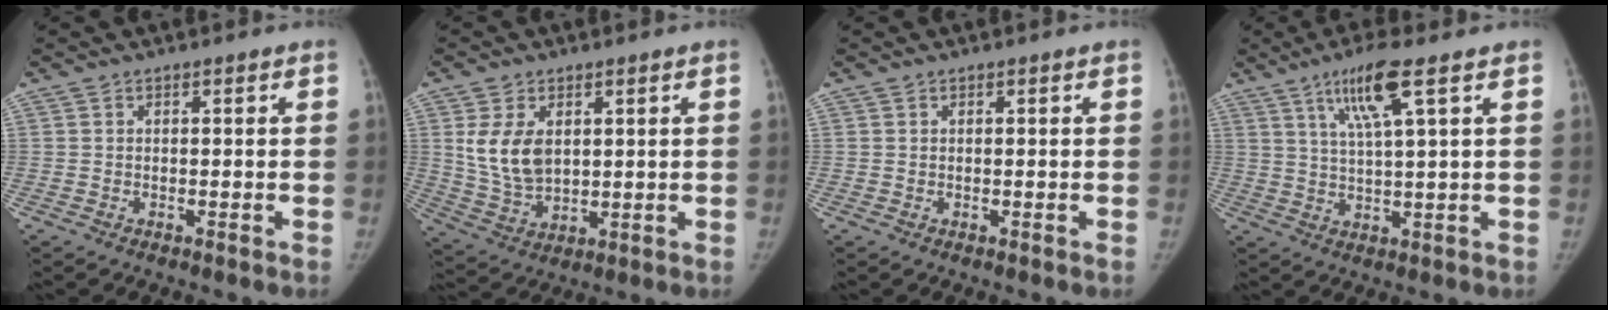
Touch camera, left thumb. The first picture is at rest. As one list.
[{"total": 9.4, "force": [2.5, 6.1, 6.6], "torque": [-0.109, -0.013, 0.064]}, {"total": 0.0}, {"total": 8.8, "force": [4.6, 0.5, 7.5], "torque": [-0.147, -0.016, 0.090]}]